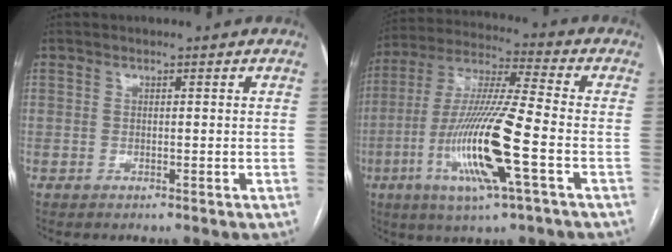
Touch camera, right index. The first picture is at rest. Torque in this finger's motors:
{"motor_torque": [2.14, 0.00, 1.05, 0.21]}